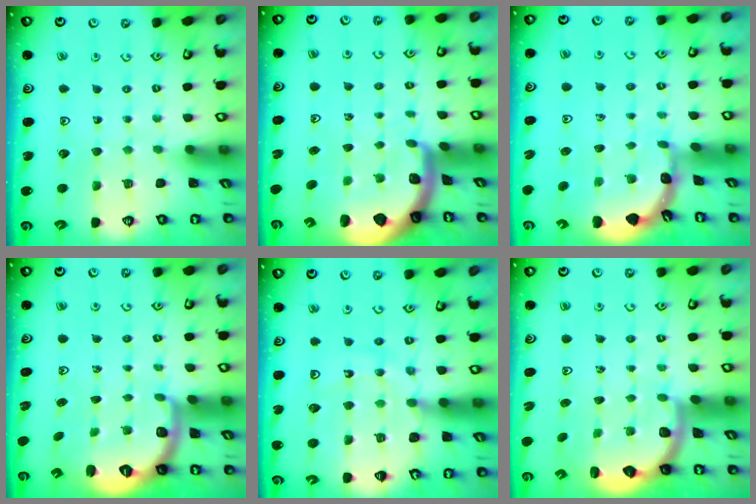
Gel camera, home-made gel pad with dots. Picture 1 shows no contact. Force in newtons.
{"total": 2.4, "press": 2.4, "slide": 0.3}
{"total": 1.6, "press": 1.6, "slide": 0.1}
{"total": 2.5, "press": 1.9, "slide": 1.6}
{"total": 12.3, "press": 12.0, "slide": 2.7}
{"total": 2.6, "press": 2.3, "slide": 1.2}